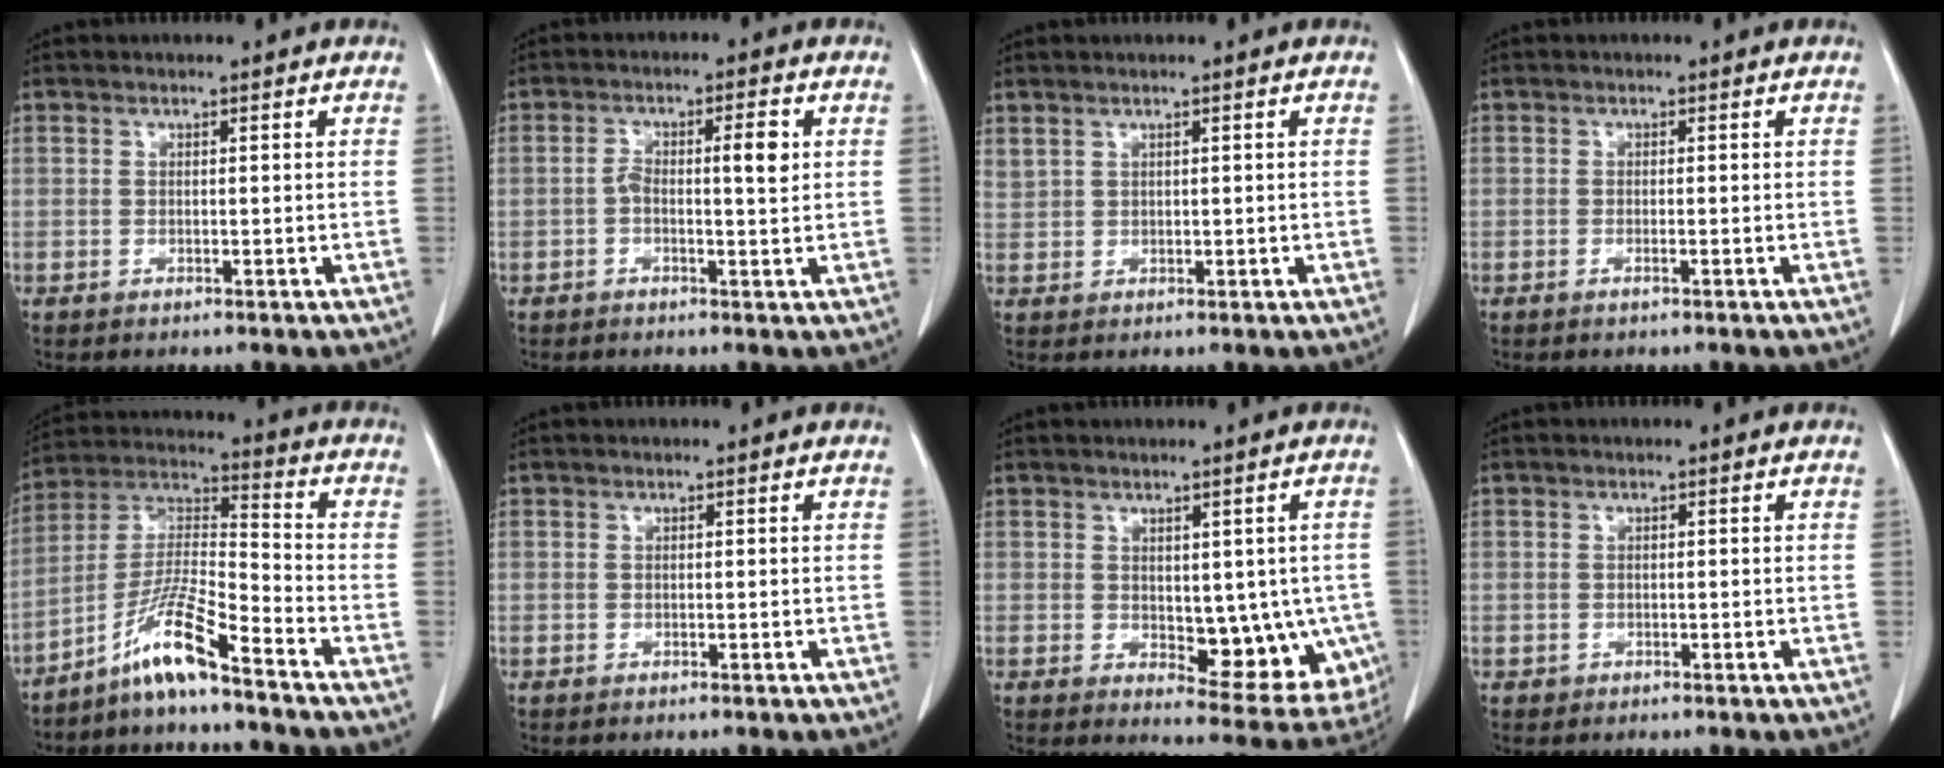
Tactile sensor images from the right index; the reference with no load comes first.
{"total": 4.9, "force": [0.3, 1.1, 4.8], "torque": [-0.082, 0.015, 0.005]}
{"total": 1.6, "force": [1.2, 0.7, 0.6], "torque": [-0.017, 0.008, 0.034]}
{"total": 0.7, "force": [-0.4, 0.0, 0.6], "torque": [-0.013, -0.001, -0.005]}
{"total": 10.1, "force": [-7.3, -0.1, 6.9], "torque": [-0.144, -0.003, -0.142]}
{"total": 0.0}
{"total": 10.6, "force": [-1.3, 5.4, 9.1], "torque": [-0.088, -0.004, -0.002]}
{"total": 0.7, "force": [-0.3, 0.6, -0.1], "torque": [-0.004, 0.005, -0.007]}